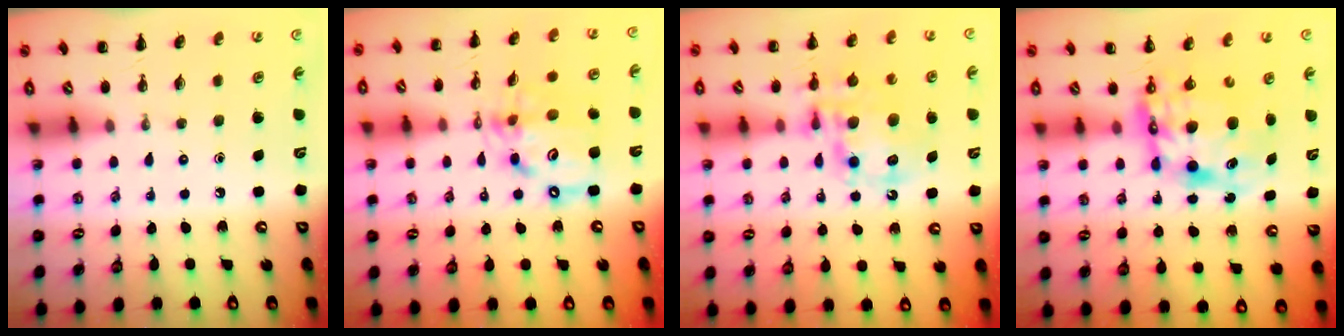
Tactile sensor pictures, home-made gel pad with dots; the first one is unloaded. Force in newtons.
{"total": 14.8, "press": 14.4, "slide": 3.5}
{"total": 15.1, "press": 14.7, "slide": 3.1}
{"total": 10.0, "press": 9.7, "slide": 2.6}